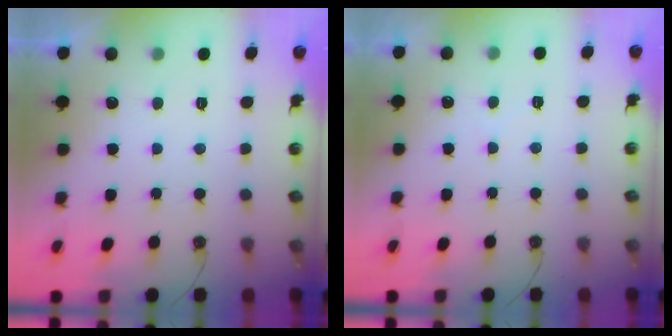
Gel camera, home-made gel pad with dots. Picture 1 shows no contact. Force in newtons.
{"total": 4.3, "press": 4.3, "slide": 0.7}